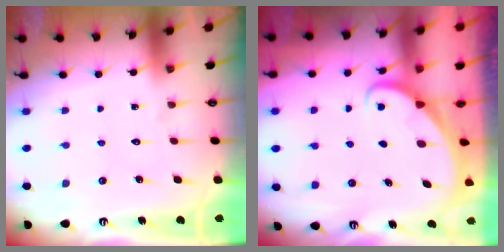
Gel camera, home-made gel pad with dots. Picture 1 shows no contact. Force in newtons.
{"total": 1.8, "press": 1.8, "slide": 0.1}